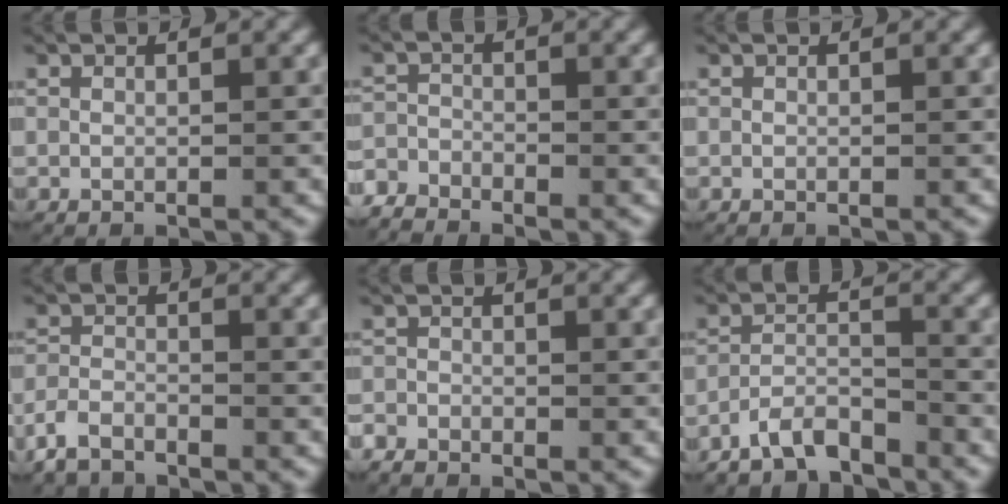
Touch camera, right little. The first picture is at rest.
{"total": 3.4, "force": [-2.7, 2.0, 0.4], "torque": [-0.021, -0.017, -0.049]}
{"total": 0.0}
{"total": 3.4, "force": [-2.8, 1.7, 0.8], "torque": [-0.031, -0.011, -0.049]}
{"total": 2.0, "force": [-1.5, 1.3, 0.1], "torque": [-0.013, -0.011, -0.028]}
{"total": 5.7, "force": [-5.2, 2.0, 1.3], "torque": [-0.024, -0.012, -0.093]}